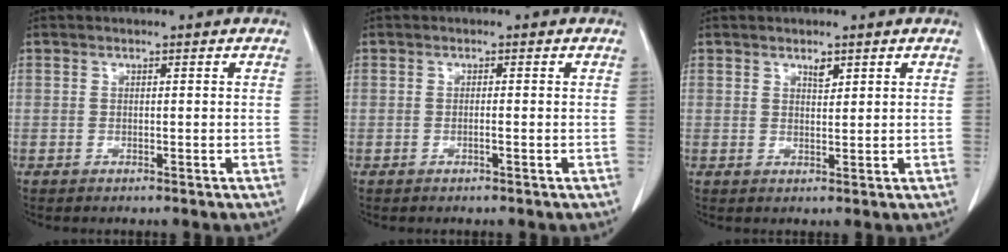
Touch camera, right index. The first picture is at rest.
{"total": 0.6, "force": [-0.3, -0.1, 0.5], "torque": [-0.010, 0.001, -0.005]}
{"total": 1.4, "force": [1.0, 0.5, 0.9], "torque": [-0.015, -0.004, 0.017]}